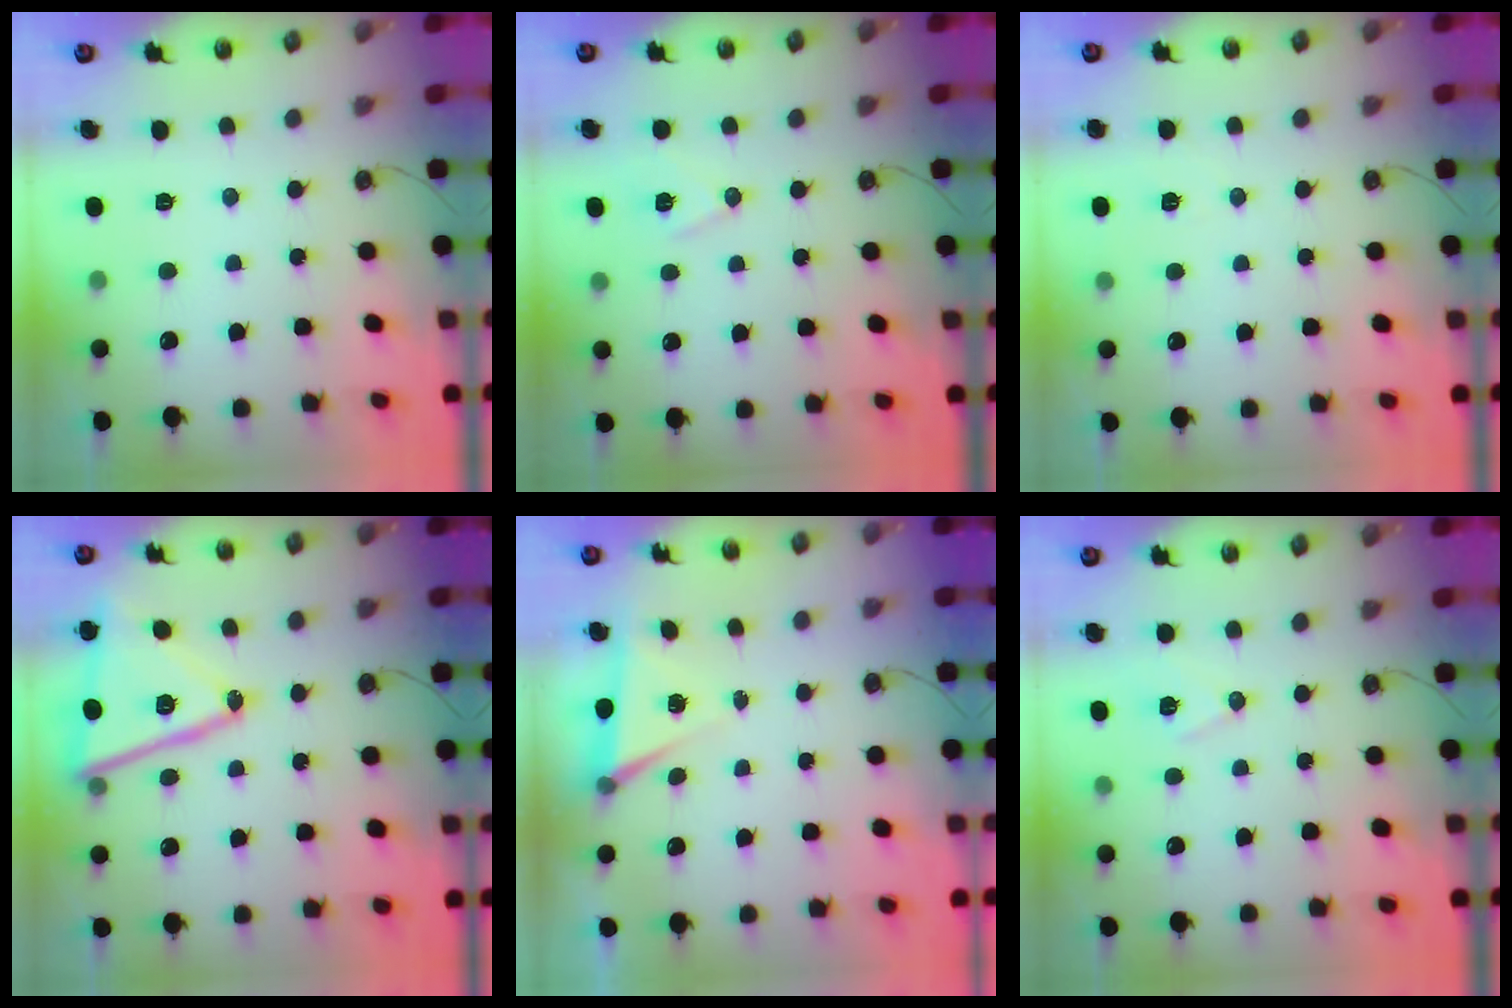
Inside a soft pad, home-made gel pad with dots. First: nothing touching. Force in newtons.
{"total": 8.1, "press": 7.3, "slide": 3.5}
{"total": 5.5, "press": 3.2, "slide": 4.5}
{"total": 16.3, "press": 16.2, "slide": 2.5}
{"total": 5.3, "press": 2.9, "slide": 4.4}
{"total": 7.5, "press": 6.7, "slide": 3.6}